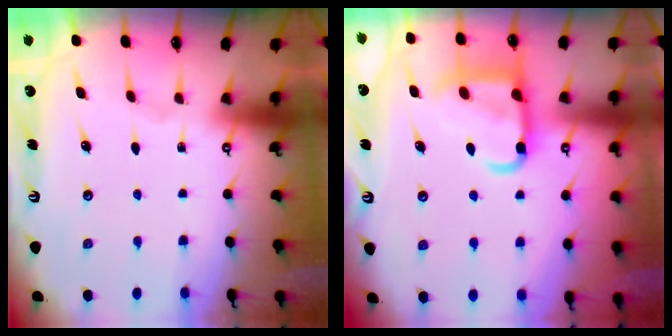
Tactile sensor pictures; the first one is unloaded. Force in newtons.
{"total": 13.3, "press": 13.2, "slide": 1.7}